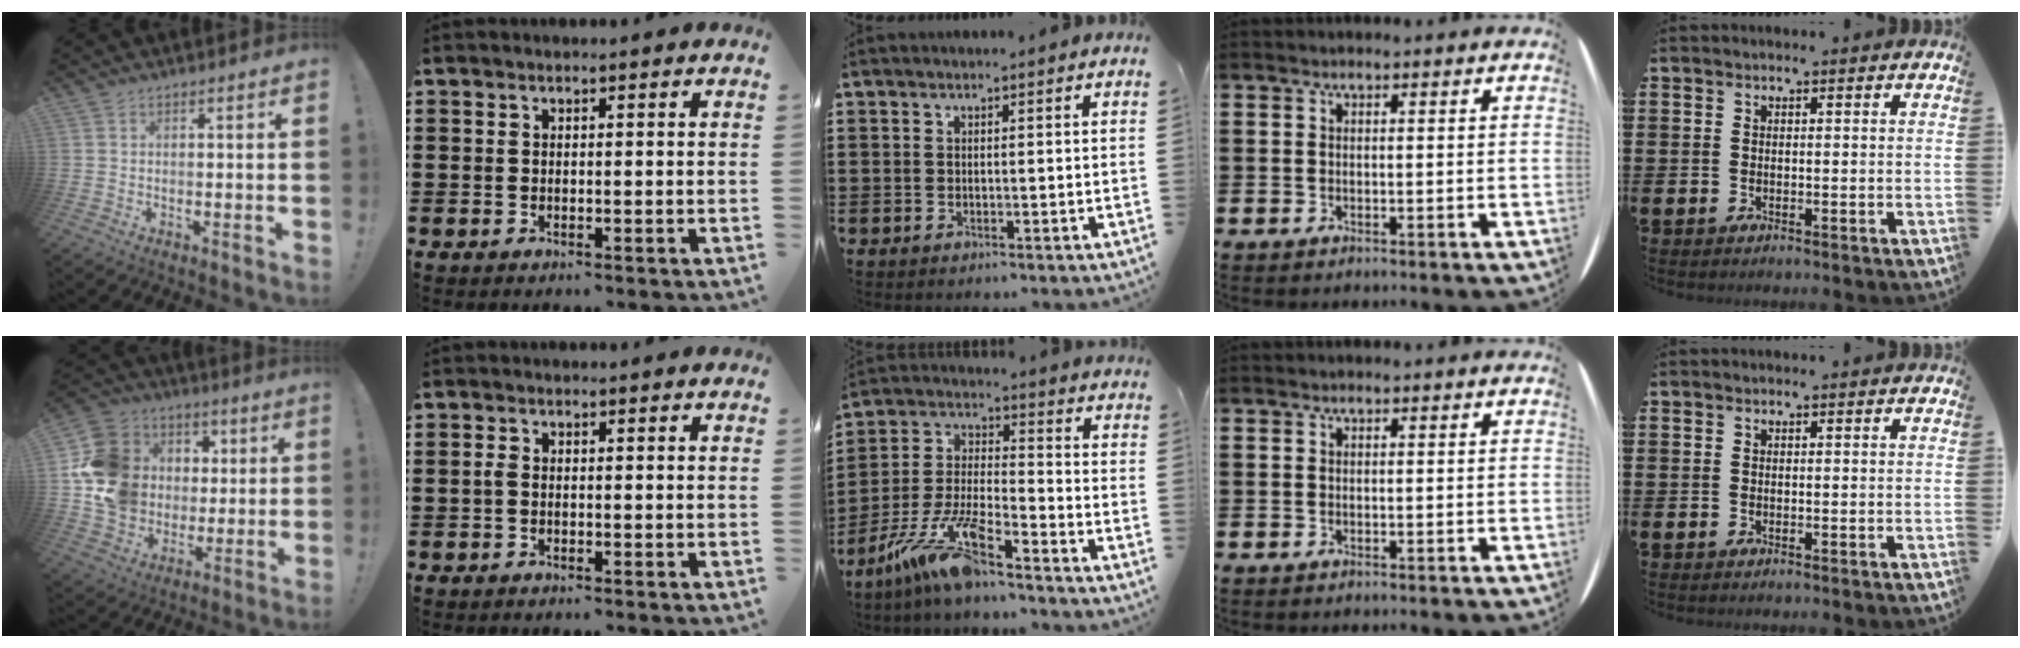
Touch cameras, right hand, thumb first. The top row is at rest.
{"thumb": {"total": 17.9, "force": [1.5, 16.3, 7.2], "torque": [-0.105, 0.010, 0.060]}, "index": {"total": 1.0, "force": [-0.3, 0.4, 0.8], "torque": [-0.025, -0.003, -0.008]}, "middle": {"total": 11.3, "force": [-8.8, 1.2, 6.9], "torque": [-0.156, 0.000, -0.176]}}